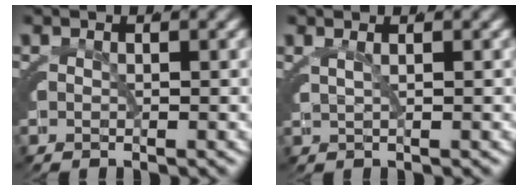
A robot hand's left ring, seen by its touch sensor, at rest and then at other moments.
{"total": 1.3, "force": [0.9, -0.7, 0.7], "torque": [-0.009, 0.001, 0.019]}